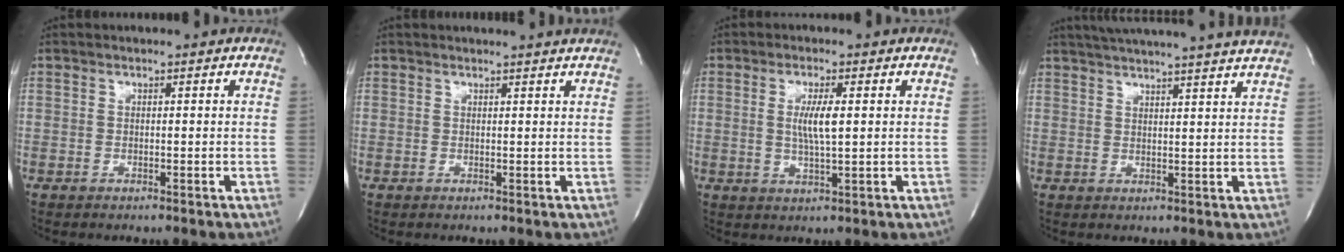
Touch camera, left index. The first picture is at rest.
{"total": 3.5, "force": [3.3, -0.5, 0.9], "torque": [-0.011, -0.002, 0.025]}
{"total": 4.5, "force": [0.2, 0.3, 4.4], "torque": [-0.086, -0.011, 0.005]}
{"total": 20.0, "force": [18.3, -0.7, 8.2], "torque": [-0.136, -0.012, 0.232]}